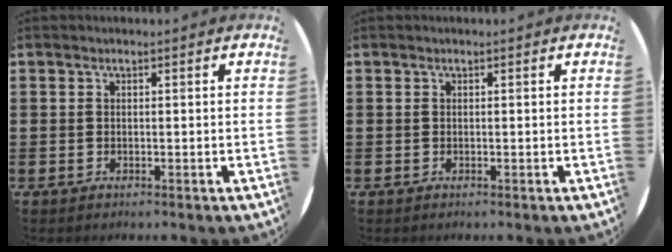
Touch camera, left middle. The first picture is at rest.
{"total": 0.0}